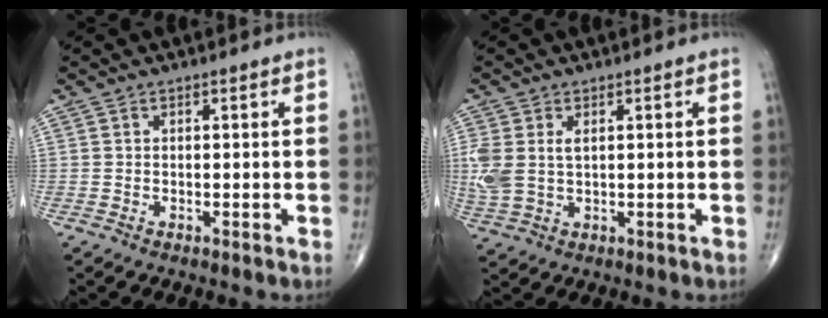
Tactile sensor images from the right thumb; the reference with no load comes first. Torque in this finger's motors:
{"motor_torque": [0.14, 0.18, 0.67, 0.24, 0.08]}